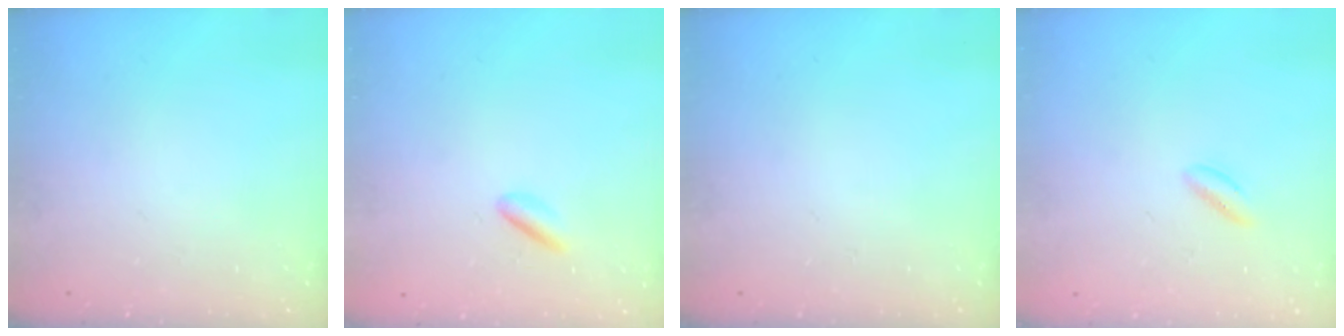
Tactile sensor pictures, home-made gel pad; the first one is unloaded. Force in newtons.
{"total": 2.5, "press": 2.4, "slide": 0.8}
{"total": 0.0}
{"total": 2.1, "press": 1.9, "slide": 0.9}